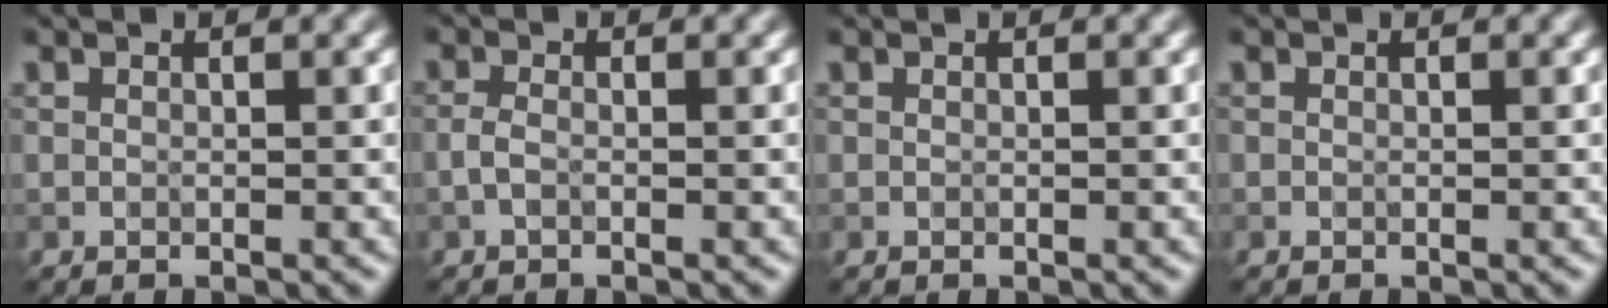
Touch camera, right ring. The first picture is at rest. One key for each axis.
{"total": 1.2, "fx": -0.5, "fy": 0.5, "fz": 1.0, "tx": -0.024, "ty": -0.001, "tz": -0.013}
{"total": 0.0}
{"total": 0.0}